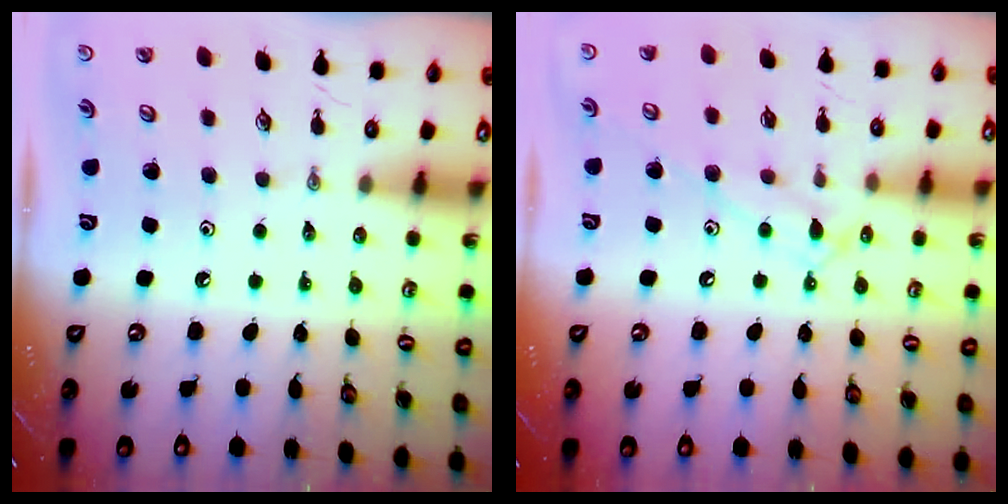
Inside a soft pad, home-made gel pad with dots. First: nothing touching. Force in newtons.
{"total": 11.1, "press": 11.1, "slide": 0.6}